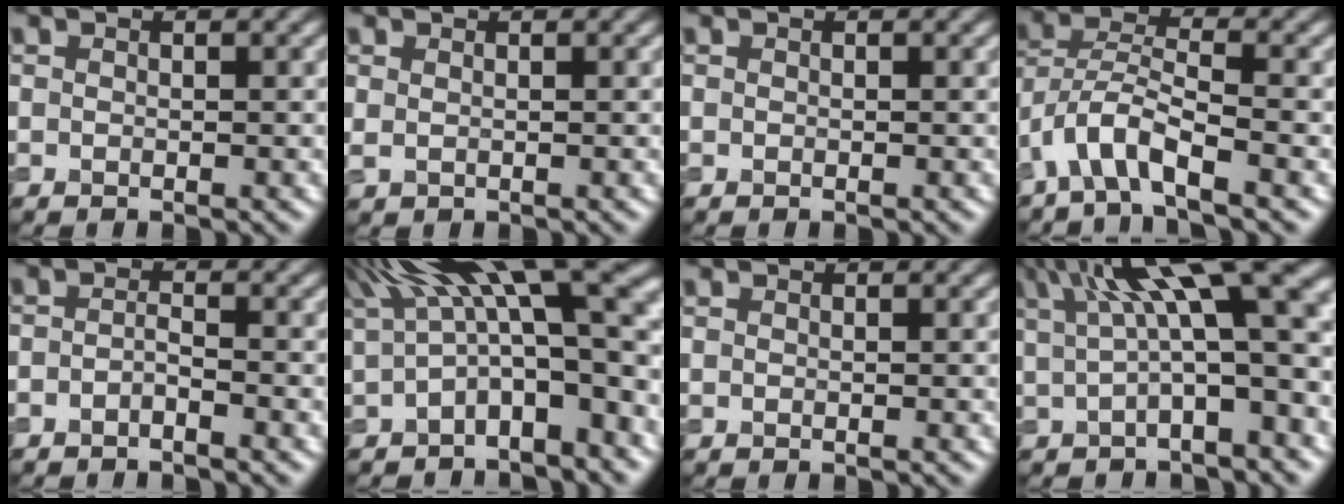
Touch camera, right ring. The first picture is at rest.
{"total": 0.6, "force": [0.3, 0.3, 0.5], "torque": [-0.009, -0.006, 0.009]}
{"total": 0.0}
{"total": 4.8, "force": [-2.9, 1.4, 3.6], "torque": [-0.068, 0.008, -0.062]}
{"total": 1.3, "force": [-0.9, 0.3, 0.8], "torque": [-0.018, 0.000, -0.020]}
{"total": 14.1, "force": [3.4, 4.8, 12.9], "torque": [-0.183, 0.019, 0.056]}
{"total": 0.0}
{"total": 12.6, "force": [4.1, 3.6, 11.4], "torque": [-0.164, 0.022, 0.062]}